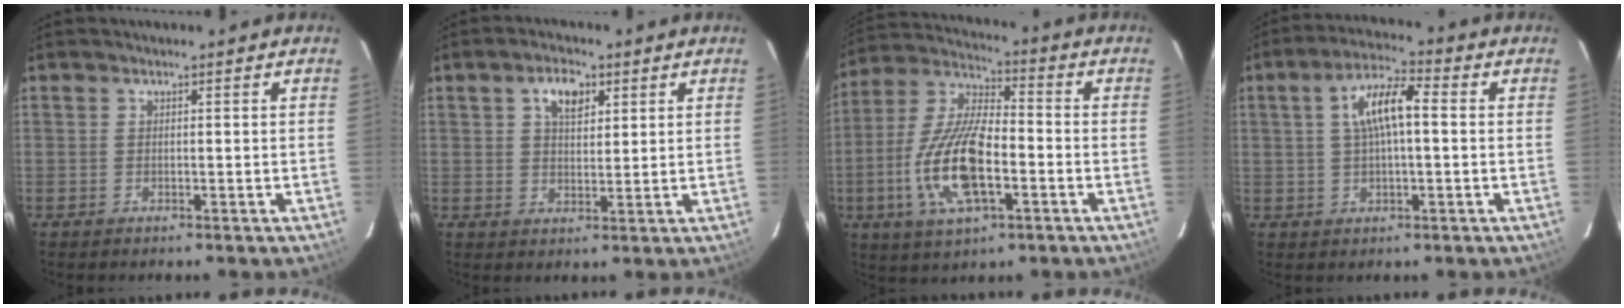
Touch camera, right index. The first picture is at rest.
{"total": 5.3, "force": [2.4, 2.9, 3.7], "torque": [-0.060, 0.013, 0.043]}
{"total": 16.4, "force": [-4.7, 6.2, 14.4], "torque": [-0.305, -0.004, -0.090]}
{"total": 8.2, "force": [1.1, 2.6, 7.7], "torque": [-0.143, 0.018, 0.021]}